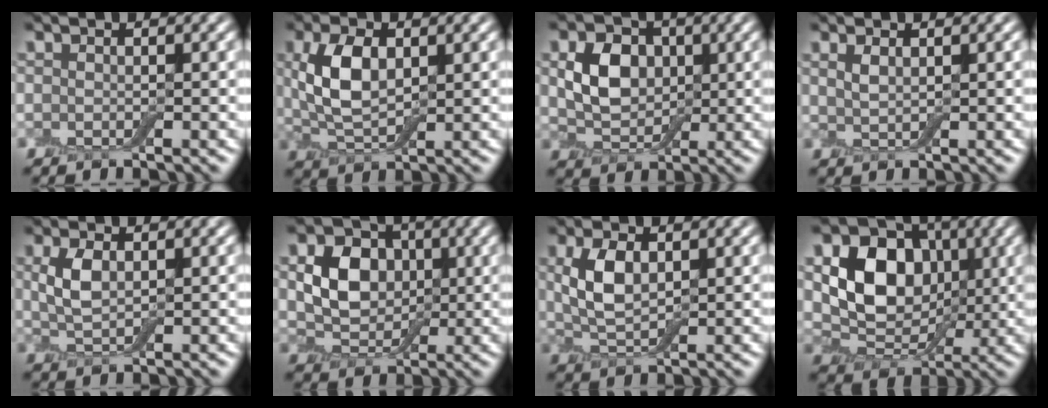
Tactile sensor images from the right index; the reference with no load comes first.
{"total": 4.8, "force": [1.3, 2.7, 3.8], "torque": [-0.089, 0.009, 0.026]}
{"total": 4.3, "force": [1.0, 3.3, 2.5], "torque": [-0.057, 0.004, 0.015]}
{"total": 1.0, "force": [0.8, 0.1, 0.5], "torque": [-0.017, 0.003, 0.018]}
{"total": 2.4, "force": [0.9, 1.3, 1.8], "torque": [-0.051, 0.005, 0.020]}
{"total": 4.8, "force": [0.9, 3.9, 2.7], "torque": [-0.061, 0.003, 0.010]}
{"total": 3.7, "force": [1.2, 1.9, 2.9], "torque": [-0.072, 0.008, 0.024]}
{"total": 8.2, "force": [1.8, 6.5, 4.7], "torque": [-0.086, 0.000, 0.028]}